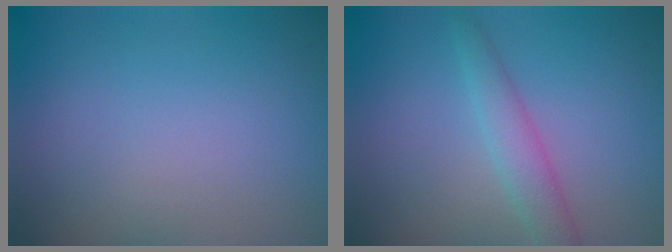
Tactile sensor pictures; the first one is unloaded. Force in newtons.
{"total": 2.6, "press": 2.6, "slide": 0.1}